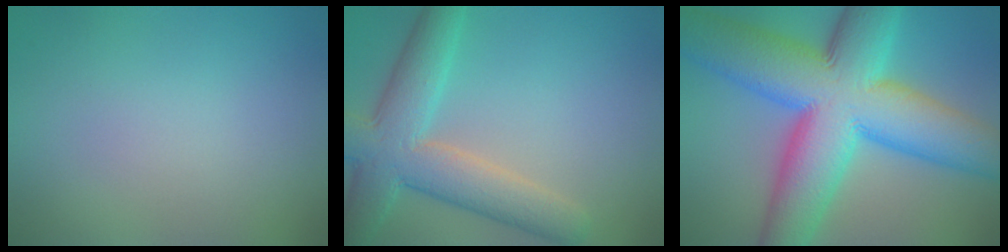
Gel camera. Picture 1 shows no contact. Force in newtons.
{"total": 7.6, "press": 7.6, "slide": 0.5}
{"total": 16.0, "press": 16.0, "slide": 0.3}